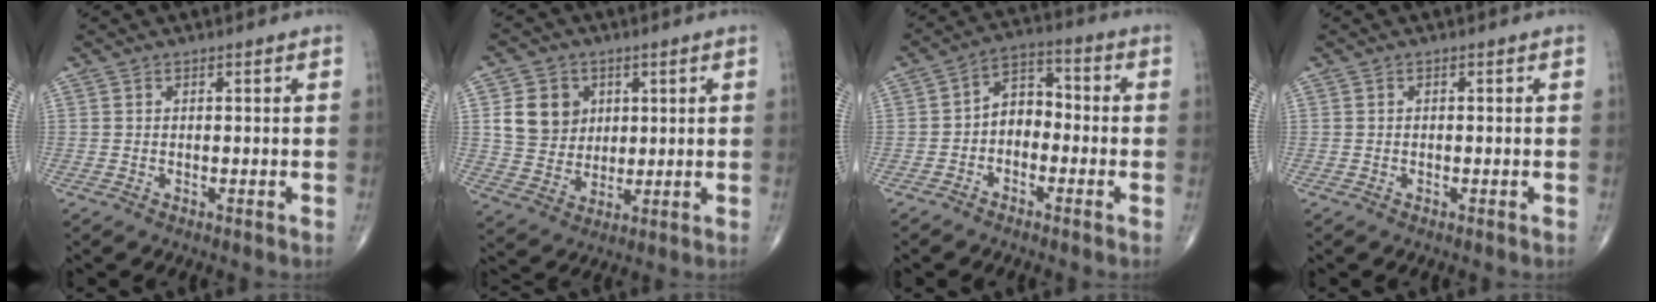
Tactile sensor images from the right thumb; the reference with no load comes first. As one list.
[{"total": 9.3, "force": [2.7, 7.9, 4.0], "torque": [-0.037, -0.011, 0.056]}, {"total": 6.4, "force": [-1.7, 4.6, 4.2], "torque": [-0.045, 0.037, -0.046]}, {"total": 0.0}]